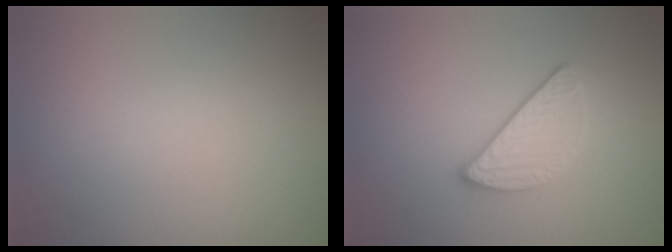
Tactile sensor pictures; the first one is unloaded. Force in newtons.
{"total": 2.9, "press": 2.4, "slide": 1.7}